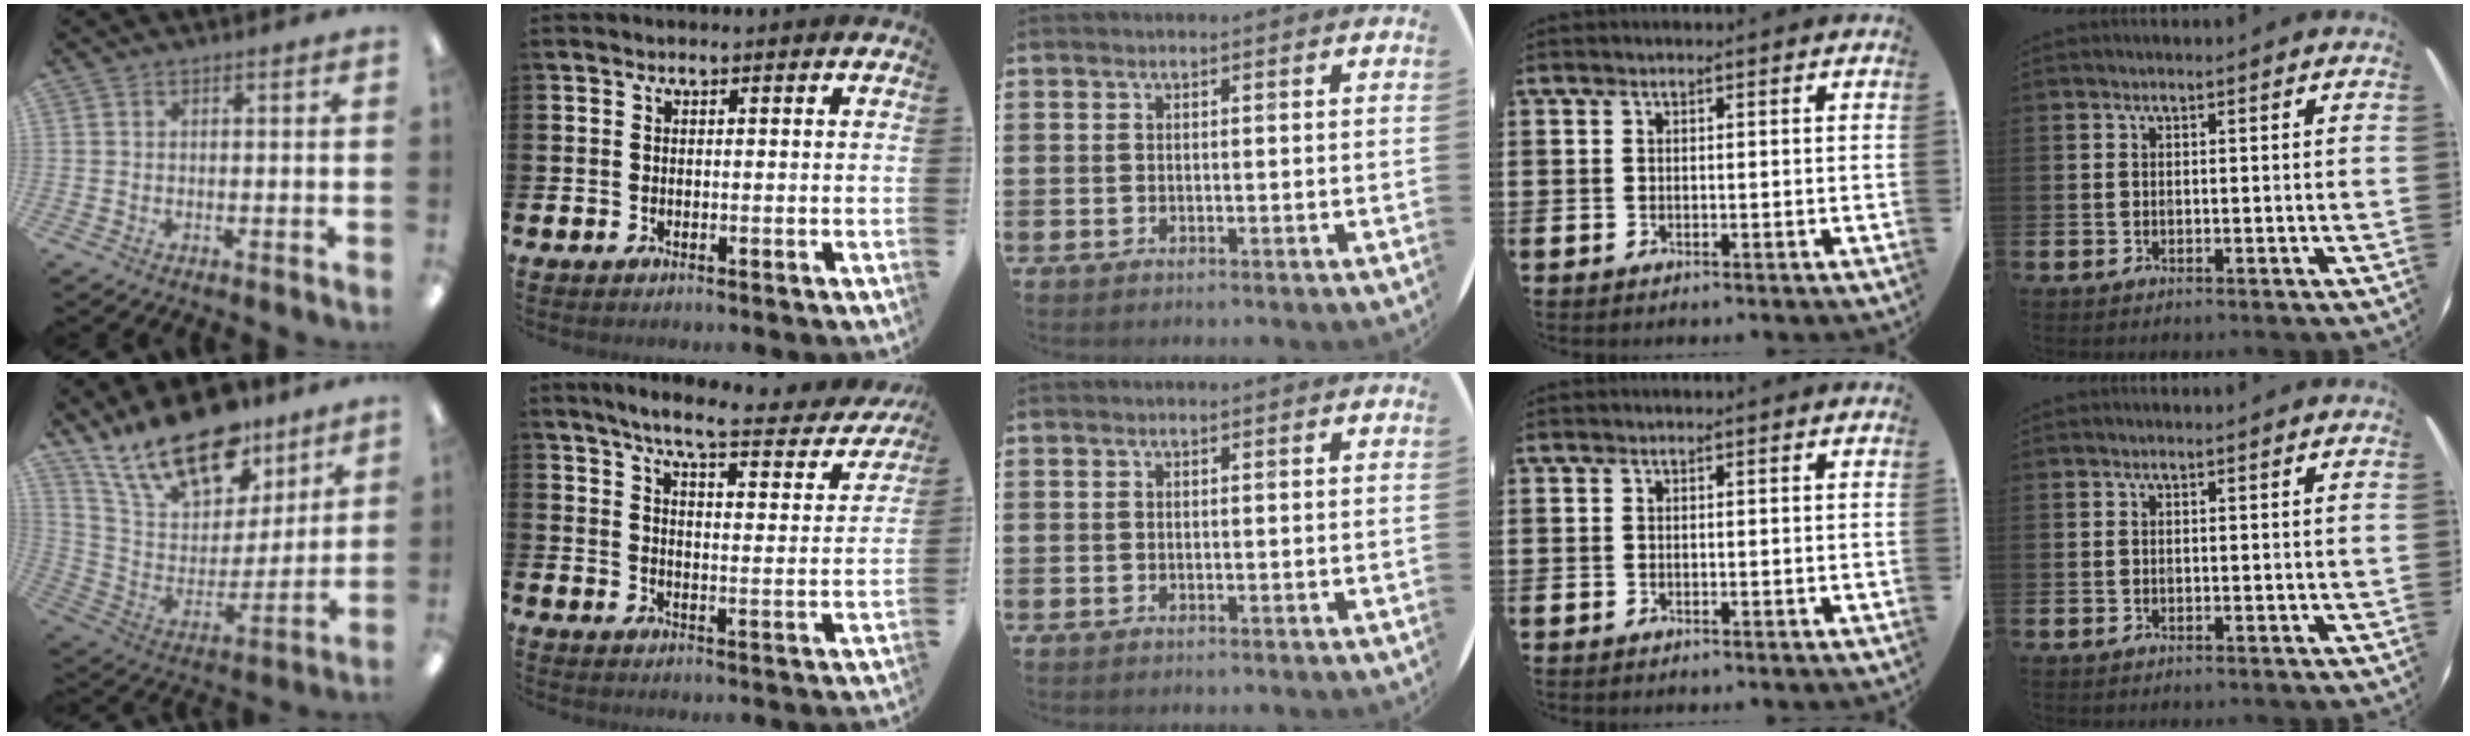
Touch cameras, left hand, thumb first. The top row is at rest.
{"thumb": {"total": 21.6, "force": [15.5, 10.1, 11.2], "torque": [-0.211, -0.092, 0.279]}, "index": {"total": 6.4, "force": [5.6, 0.5, 3.1], "torque": [-0.078, -0.038, 0.089]}}